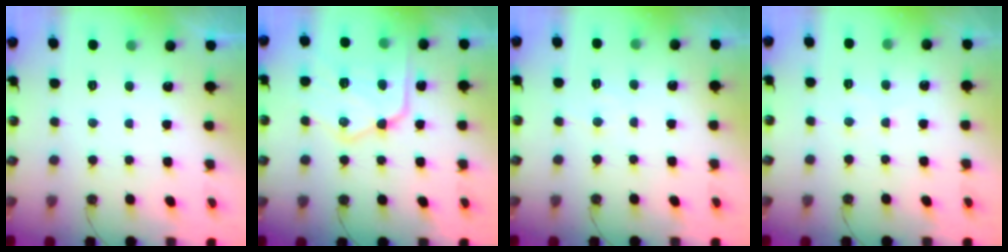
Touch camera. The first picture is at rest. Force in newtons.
{"total": 20.9, "press": 20.8, "slide": 2.2}
{"total": 5.0, "press": 5.0, "slide": 0.4}
{"total": 3.7, "press": 3.6, "slide": 0.7}